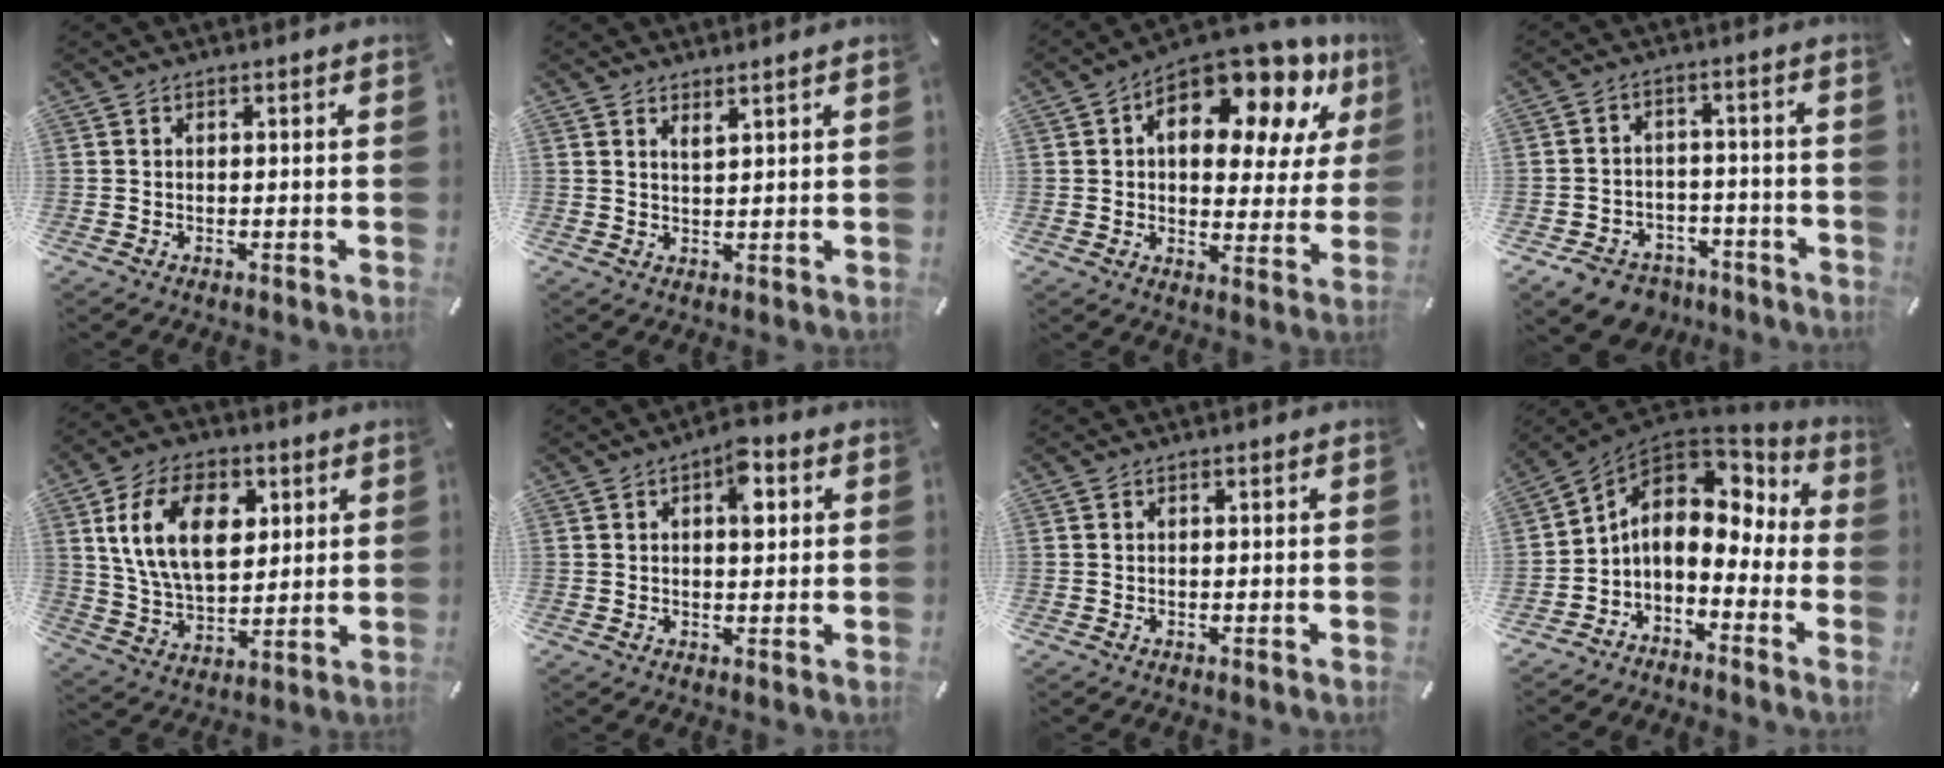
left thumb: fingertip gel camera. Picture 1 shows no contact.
{"total": 2.1, "force": [1.9, -0.3, 0.6], "torque": [-0.014, -0.008, 0.036]}
{"total": 17.4, "force": [10.3, 8.9, 10.9], "torque": [-0.158, -0.073, 0.169]}
{"total": 7.7, "force": [-5.7, 4.7, 2.4], "torque": [-0.037, 0.042, -0.101]}
{"total": 15.7, "force": [5.4, 10.1, 10.8], "torque": [-0.209, 0.003, 0.095]}
{"total": 6.2, "force": [1.9, 3.1, 5.0], "torque": [-0.057, -0.008, 0.021]}
{"total": 0.0}
{"total": 10.0, "force": [1.2, 7.4, 6.7], "torque": [-0.130, -0.013, 0.018]}